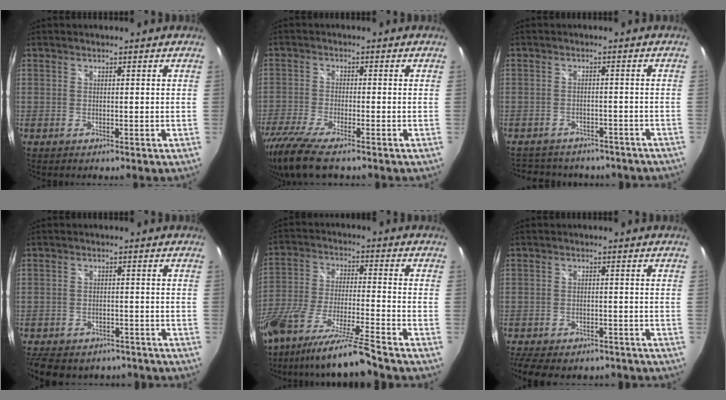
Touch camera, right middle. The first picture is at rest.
{"total": 12.1, "force": [-9.2, 2.2, 7.6], "torque": [-0.177, -0.050, -0.170]}
{"total": 13.9, "force": [-11.3, 6.3, 5.0], "torque": [-0.106, 0.001, -0.143]}
{"total": 12.4, "force": [-9.7, 6.0, 4.9], "torque": [-0.116, -0.012, -0.135]}
{"total": 17.0, "force": [-14.4, -1.2, 8.9], "torque": [-0.171, -0.043, -0.256]}
{"total": 12.5, "force": [-10.0, 5.2, 5.5], "torque": [-0.126, -0.023, -0.141]}